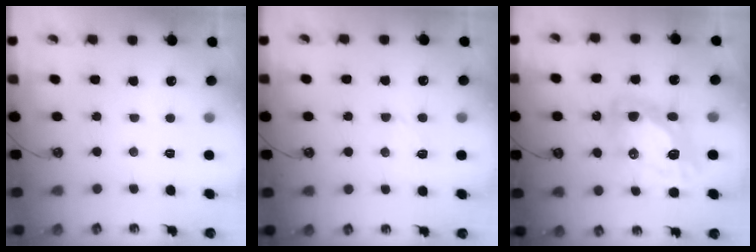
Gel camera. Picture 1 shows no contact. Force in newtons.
{"total": 3.0, "press": 2.9, "slide": 0.7}
{"total": 14.8, "press": 14.7, "slide": 1.6}